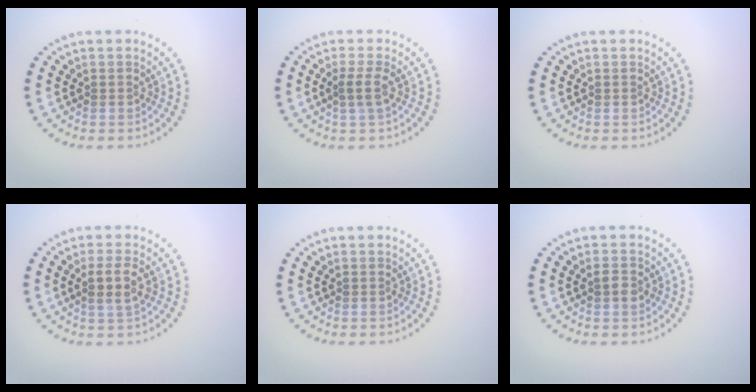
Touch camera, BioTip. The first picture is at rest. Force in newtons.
{"total": 1.6, "press": 1.2, "slide": 1.1}
{"total": 0.0}
{"total": 2.1, "press": 1.9, "slide": 0.9}
{"total": 0.0}
{"total": 1.3, "press": 1.3, "slide": 0.1}